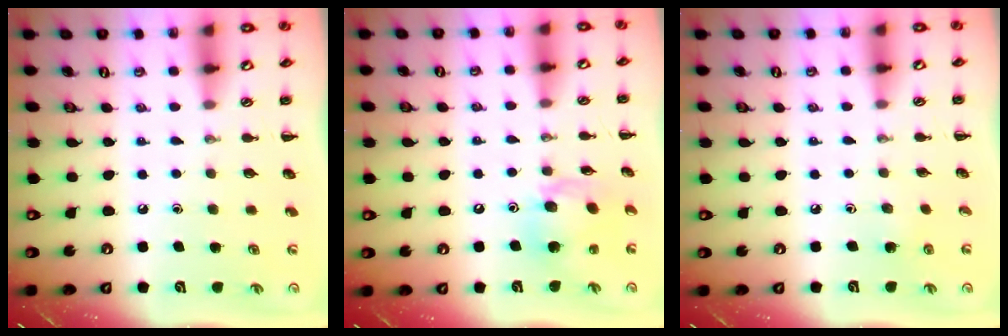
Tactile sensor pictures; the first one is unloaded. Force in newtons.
{"total": 13.4, "press": 12.9, "slide": 3.5}
{"total": 2.7, "press": 2.6, "slide": 1.0}